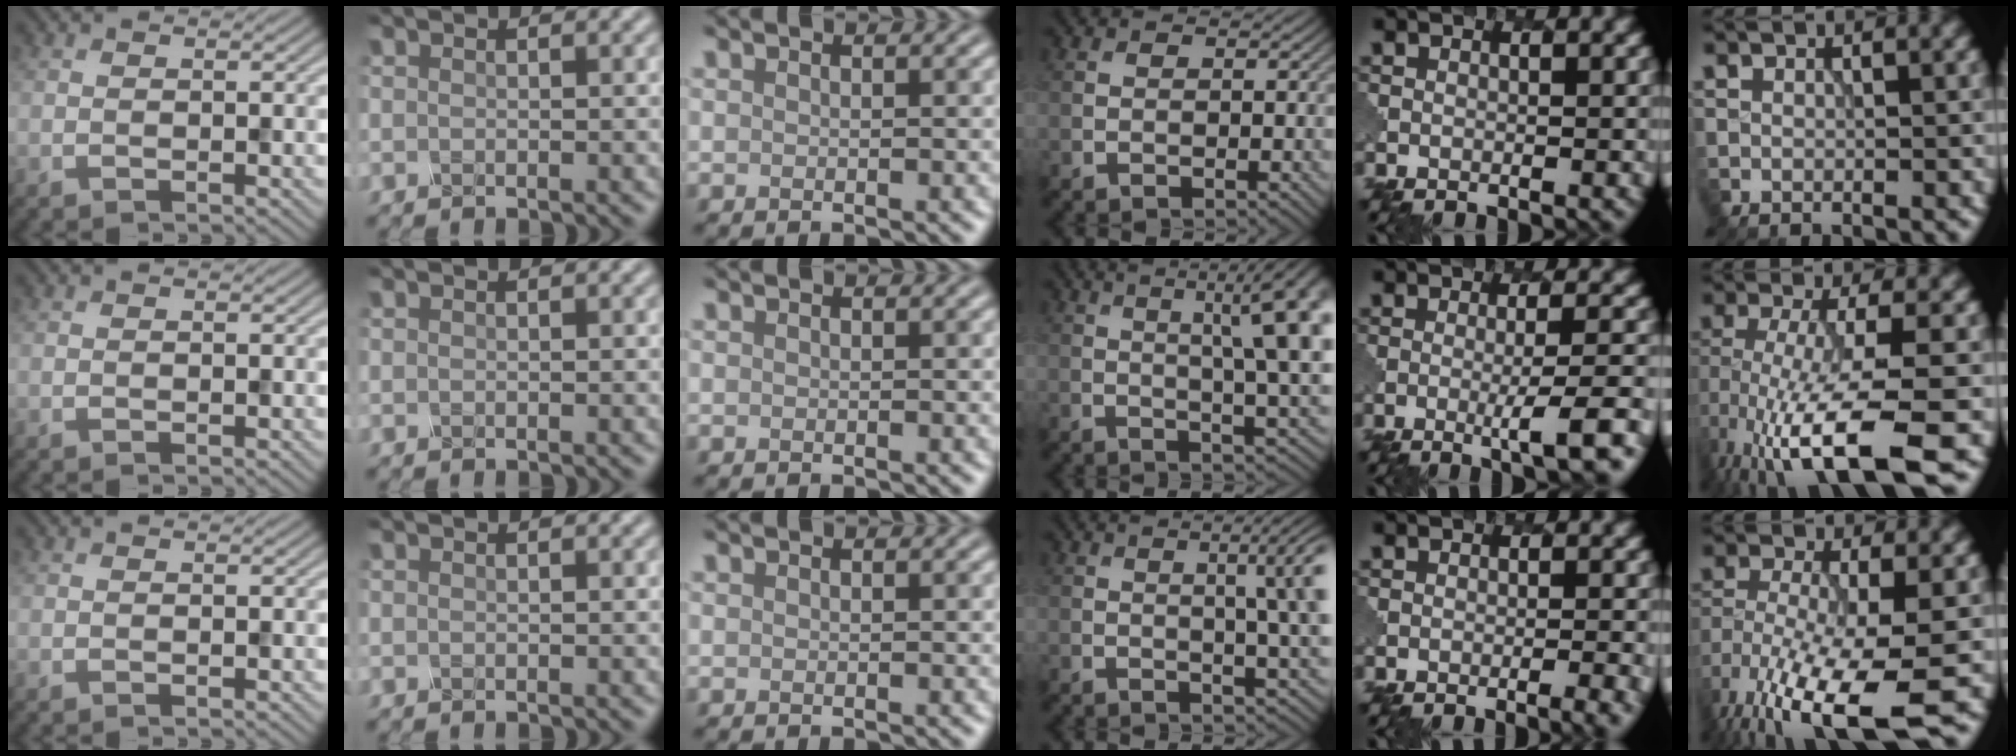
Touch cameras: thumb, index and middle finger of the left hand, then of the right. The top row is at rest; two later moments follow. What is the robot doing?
{"motion": "pour", "object": "mug"}